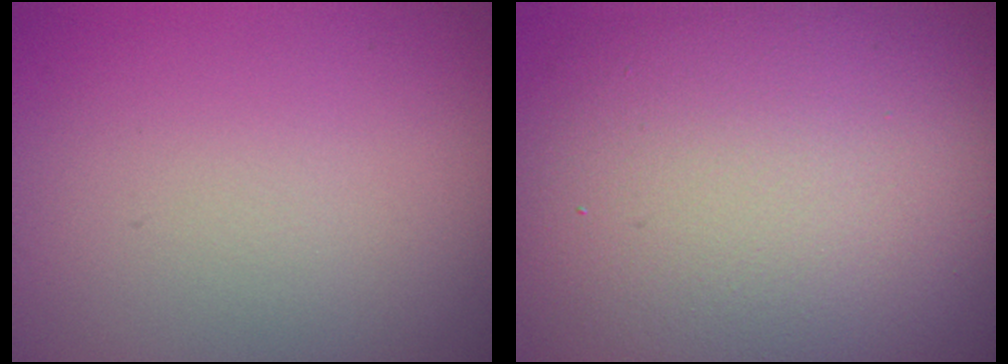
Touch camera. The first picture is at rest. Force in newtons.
{"total": 15.6, "press": 15.6, "slide": 1.0}